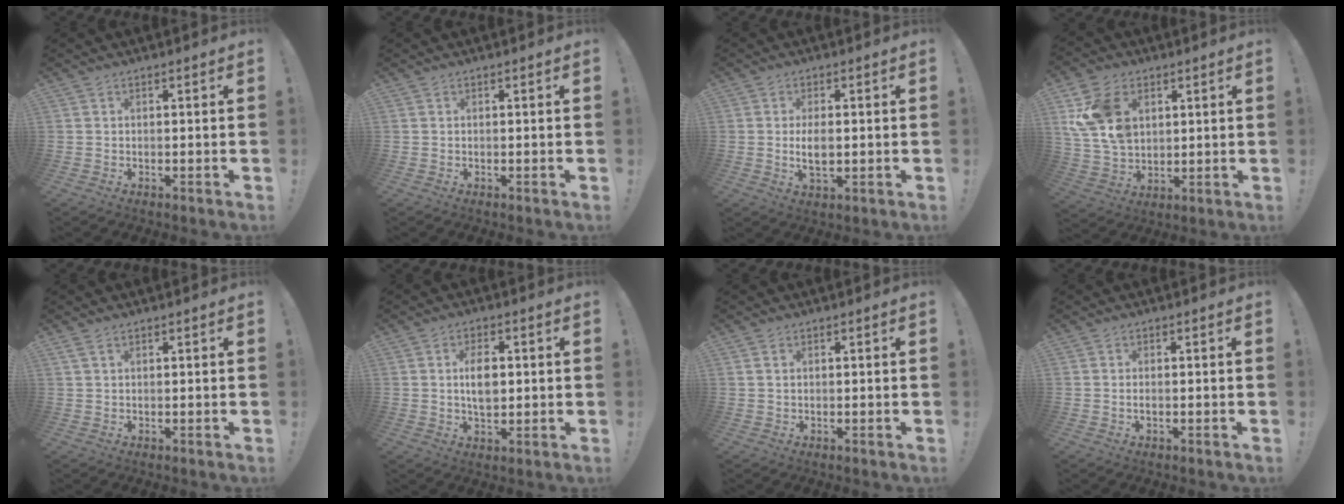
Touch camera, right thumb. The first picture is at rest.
{"total": 0.0}
{"total": 5.0, "force": [-0.1, 2.5, 4.4], "torque": [-0.077, -0.003, -0.006]}
{"total": 15.1, "force": [5.2, 11.0, 9.0], "torque": [-0.168, -0.018, 0.102]}
{"total": 2.0, "force": [1.2, 0.9, 1.3], "torque": [-0.026, 0.000, 0.023]}
{"total": 7.3, "force": [0.8, 4.6, 5.6], "torque": [-0.092, -0.001, 0.008]}
{"total": 1.1, "force": [0.6, 0.7, 0.6], "torque": [-0.015, 0.003, 0.010]}
{"total": 0.8, "force": [-0.2, 0.2, 0.7], "torque": [-0.014, 0.000, -0.005]}